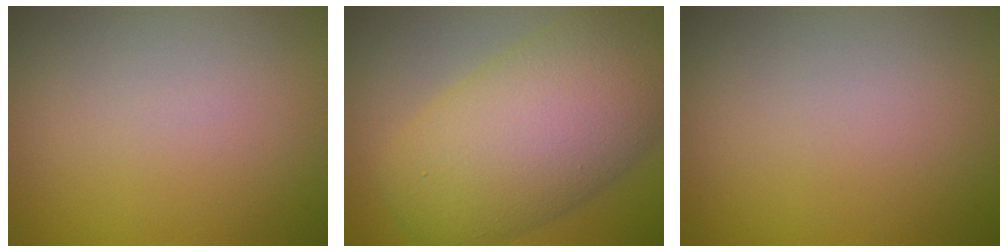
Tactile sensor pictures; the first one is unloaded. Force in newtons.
{"total": 10.6, "press": 10.6, "slide": 0.4}
{"total": 0.0}